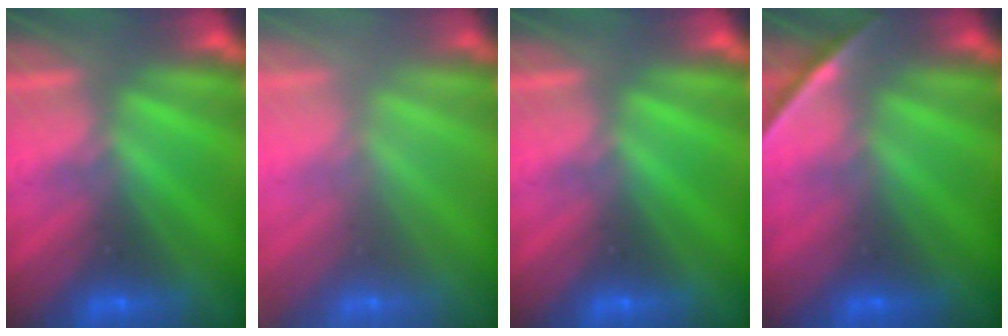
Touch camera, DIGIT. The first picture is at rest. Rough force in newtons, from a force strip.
{"total": 2.4}
{"total": 0.0}
{"total": 1.9}